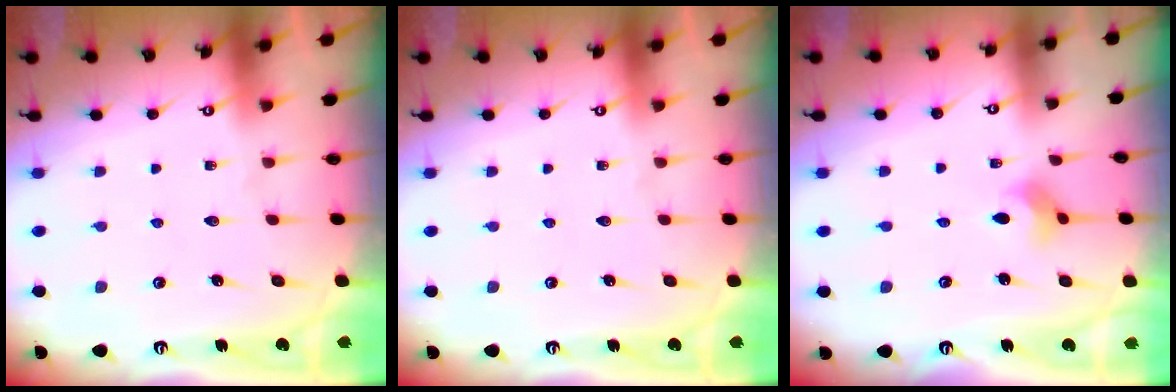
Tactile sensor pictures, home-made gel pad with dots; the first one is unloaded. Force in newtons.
{"total": 0.0}
{"total": 2.9, "press": 2.9, "slide": 0.3}